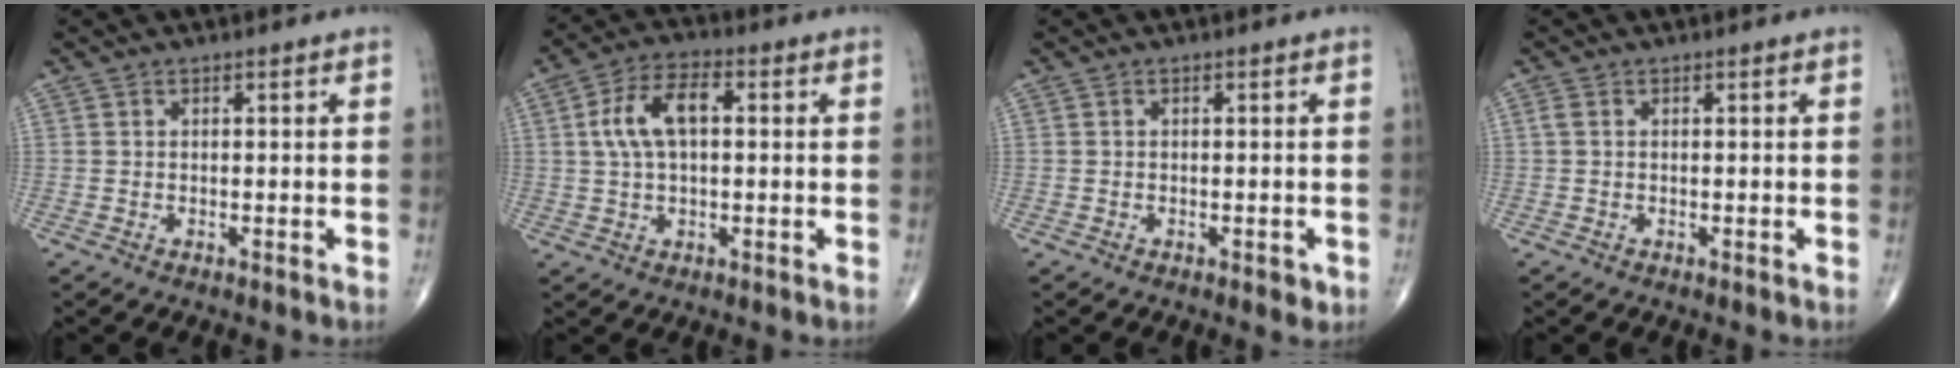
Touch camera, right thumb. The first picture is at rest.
{"total": 9.2, "force": [1.4, 4.8, 7.7], "torque": [-0.152, 0.021, 0.024]}
{"total": 1.5, "force": [-0.6, 0.8, 1.1], "torque": [-0.012, -0.001, -0.006]}
{"total": 0.9, "force": [0.1, 0.5, 0.7], "torque": [-0.019, 0.004, 0.003]}